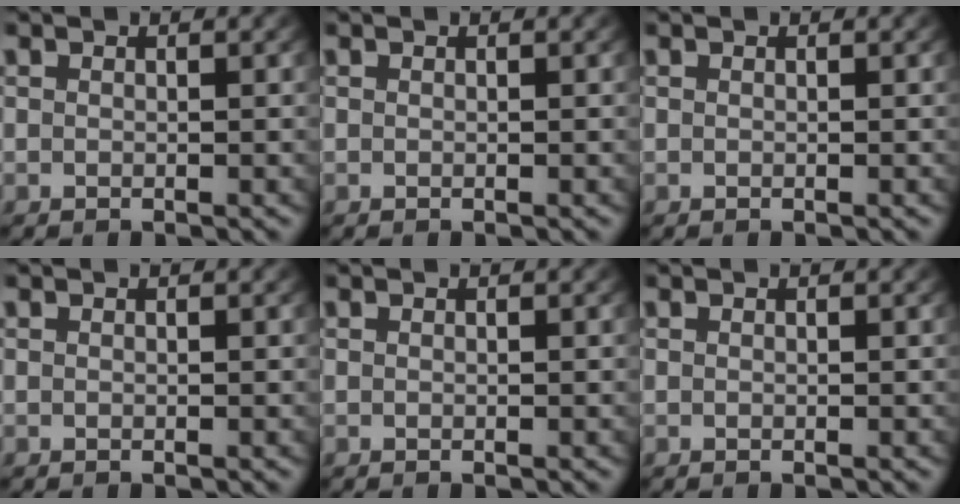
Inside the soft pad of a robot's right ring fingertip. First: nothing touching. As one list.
[{"total": 0.0}, {"total": 0.0}, {"total": 0.0}, {"total": 0.0}, {"total": 0.0}]